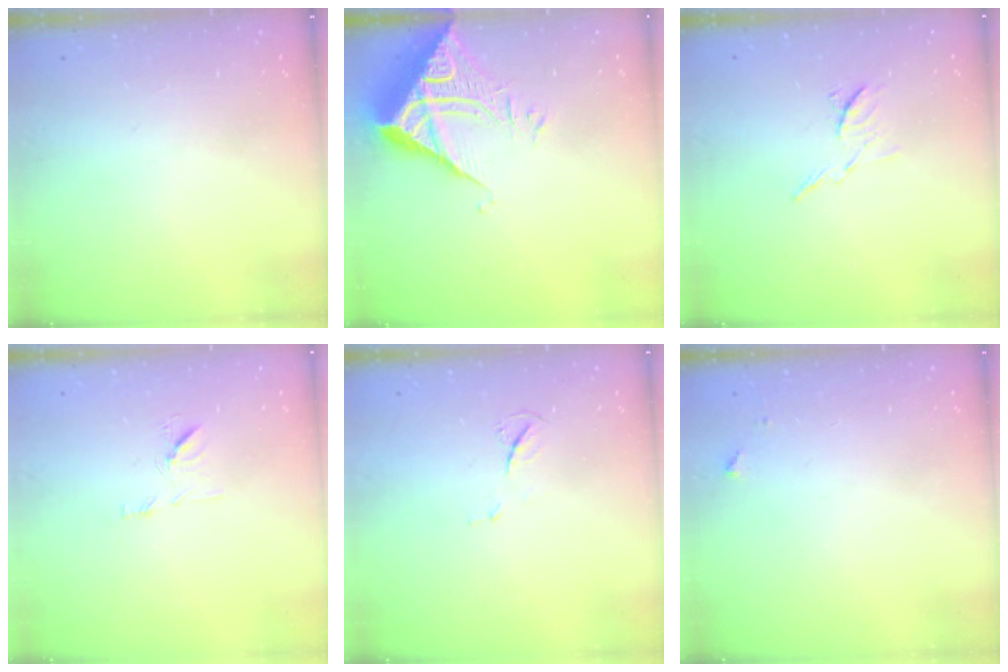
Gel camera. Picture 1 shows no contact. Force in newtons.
{"total": 9.0, "press": 8.9, "slide": 0.8}
{"total": 6.8, "press": 6.8, "slide": 0.5}
{"total": 7.5, "press": 7.4, "slide": 0.6}
{"total": 4.5, "press": 4.5, "slide": 0.6}
{"total": 3.5, "press": 3.5, "slide": 0.4}